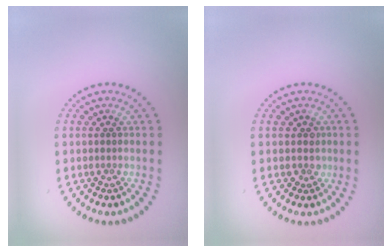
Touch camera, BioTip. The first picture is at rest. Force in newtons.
{"total": 0.8, "press": 0.6, "slide": 0.6}